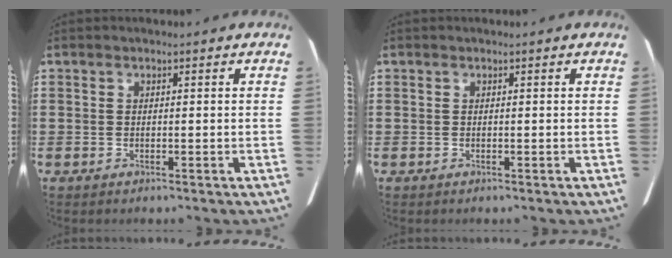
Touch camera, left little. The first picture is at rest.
{"total": 0.0}